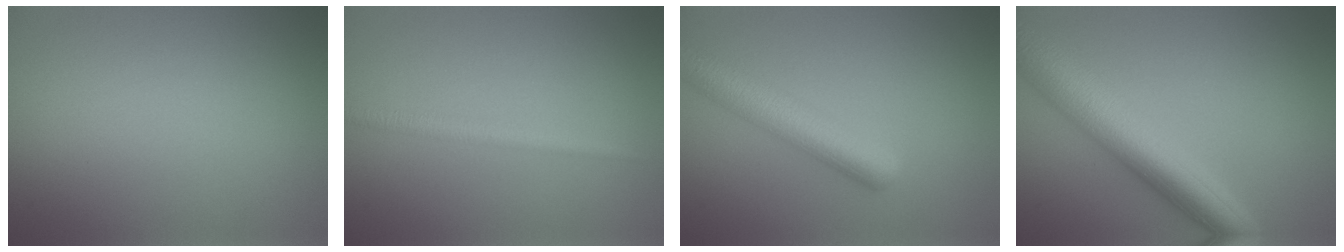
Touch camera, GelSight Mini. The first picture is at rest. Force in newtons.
{"total": 1.7, "press": 1.7, "slide": 0.1}
{"total": 5.1, "press": 5.1, "slide": 0.3}
{"total": 8.1, "press": 8.1, "slide": 0.3}